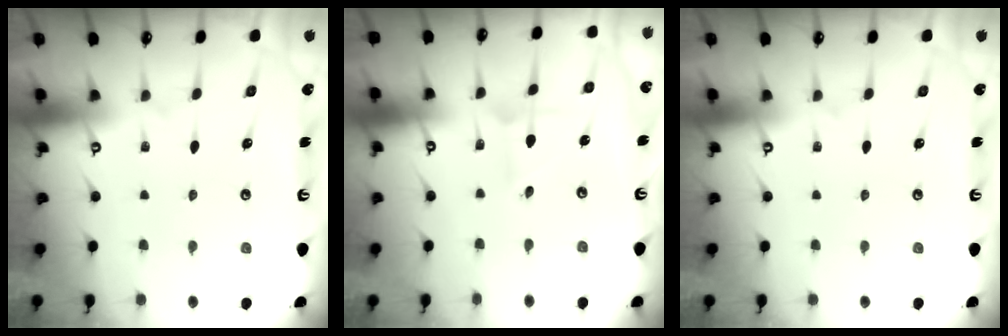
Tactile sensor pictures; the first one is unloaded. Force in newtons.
{"total": 2.2, "press": 2.2, "slide": 0.1}
{"total": 0.0}